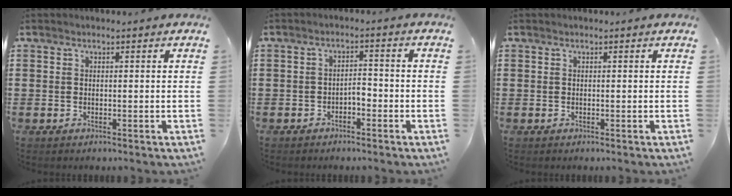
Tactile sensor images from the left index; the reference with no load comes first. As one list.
[{"total": 2.2, "force": [-1.5, 0.8, 1.2], "torque": [-0.028, 0.006, -0.034]}, {"total": 0.0}]